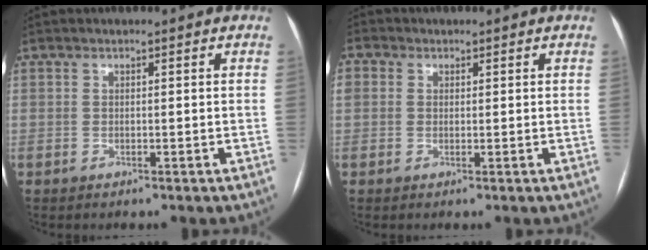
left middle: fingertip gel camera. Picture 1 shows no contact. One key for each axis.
{"total": 1.2, "fx": -0.2, "fy": 1.1, "fz": 0.3, "tx": -0.017, "ty": 0.006, "tz": 0.001}